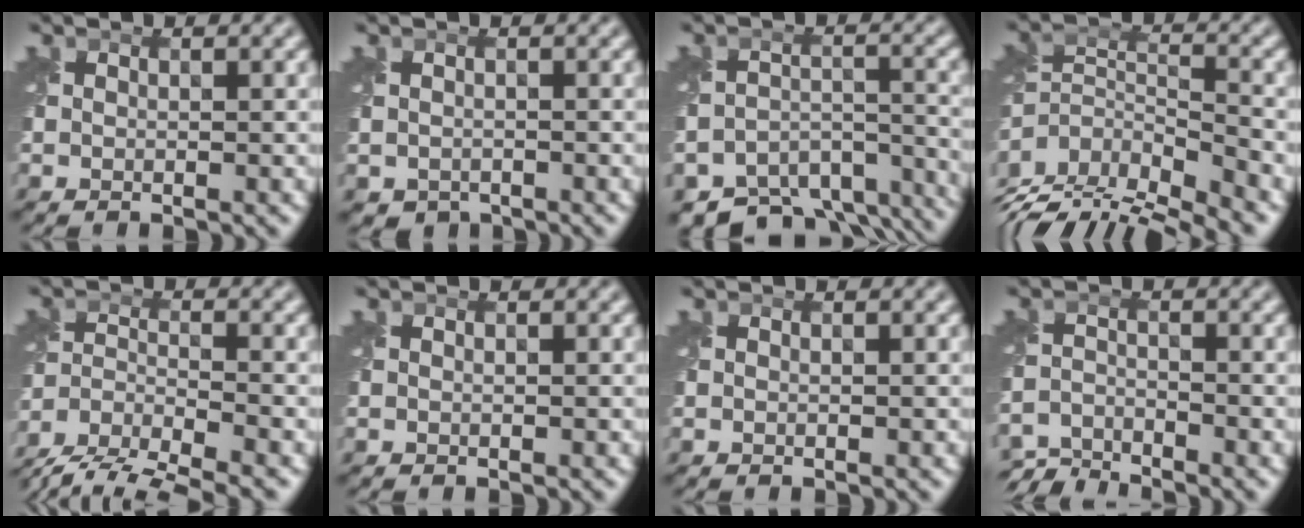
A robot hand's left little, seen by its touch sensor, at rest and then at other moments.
{"total": 1.3, "force": [-0.7, 1.0, 0.4], "torque": [-0.010, -0.011, -0.013]}
{"total": 9.1, "force": [-7.9, 3.7, 2.8], "torque": [-0.040, -0.021, -0.104]}
{"total": 9.4, "force": [-6.7, 3.8, 5.4], "torque": [-0.119, 0.001, -0.111]}
{"total": 9.1, "force": [-8.2, 2.1, 3.4], "torque": [-0.074, -0.028, -0.142]}
{"total": 0.0}
{"total": 0.0}
{"total": 4.5, "force": [-4.4, 0.7, 0.8], "torque": [-0.021, -0.016, -0.089]}